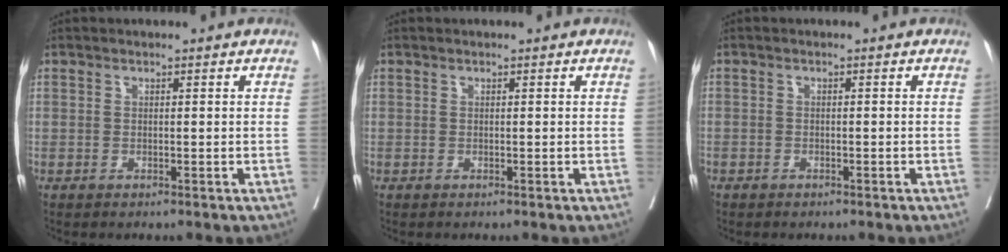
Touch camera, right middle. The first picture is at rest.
{"total": 0.0}
{"total": 0.9, "force": [-0.6, 0.6, 0.0], "torque": [-0.010, 0.003, -0.013]}